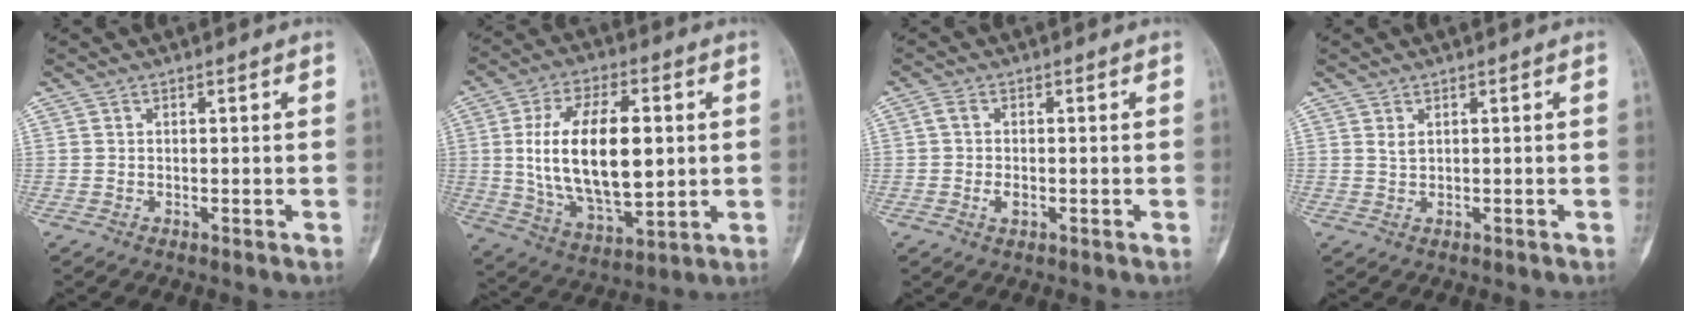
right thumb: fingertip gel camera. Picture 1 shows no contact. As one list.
[{"total": 21.2, "force": [2.0, 10.7, 18.2], "torque": [-0.302, -0.008, 0.043]}, {"total": 3.0, "force": [-0.5, 1.8, 2.4], "torque": [-0.049, 0.008, -0.011]}, {"total": 1.0, "force": [0.4, 0.5, 0.8], "torque": [-0.013, -0.003, 0.012]}]